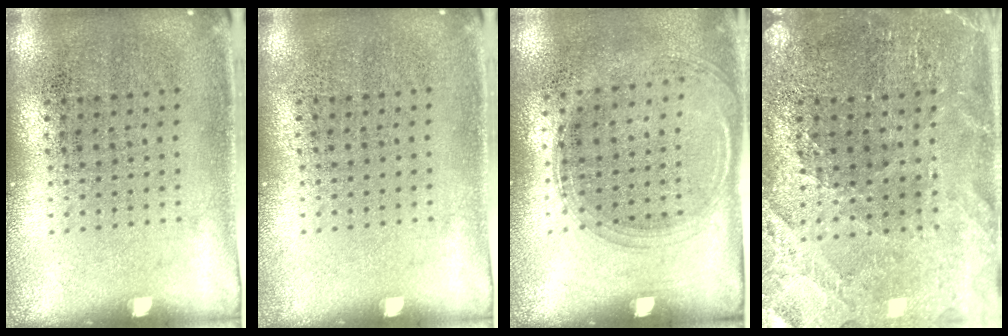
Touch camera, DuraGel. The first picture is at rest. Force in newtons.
{"total": 0.0}
{"total": 1.3, "press": 1.1, "slide": 0.7}
{"total": 1.9, "press": 1.9, "slide": 0.3}